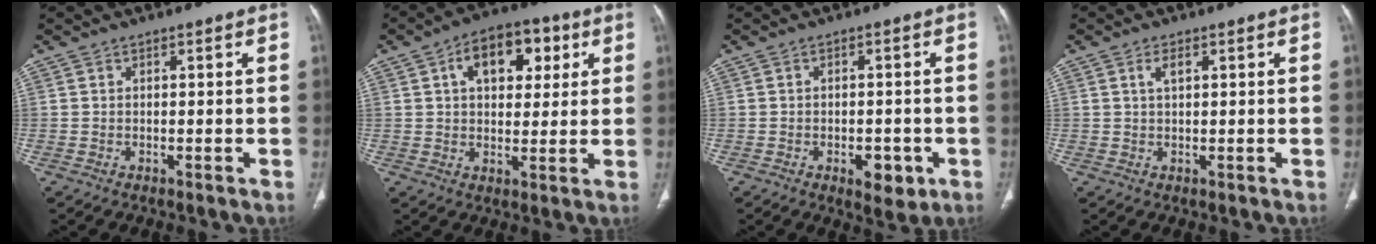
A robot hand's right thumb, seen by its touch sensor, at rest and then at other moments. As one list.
[{"total": 12.8, "force": [4.5, 7.8, 9.1], "torque": [-0.097, 0.007, 0.066]}, {"total": 5.5, "force": [-2.1, 3.0, 4.1], "torque": [-0.040, 0.005, -0.020]}, {"total": 2.4, "force": [1.0, 1.1, 1.9], "torque": [-0.037, 0.003, 0.022]}]